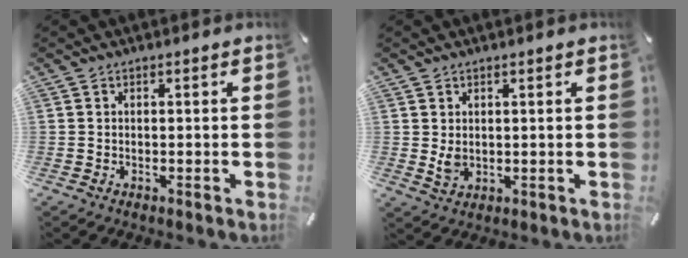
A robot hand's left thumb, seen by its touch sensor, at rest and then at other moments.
{"total": 3.2, "force": [0.9, 2.5, 1.8], "torque": [-0.026, -0.007, 0.013]}